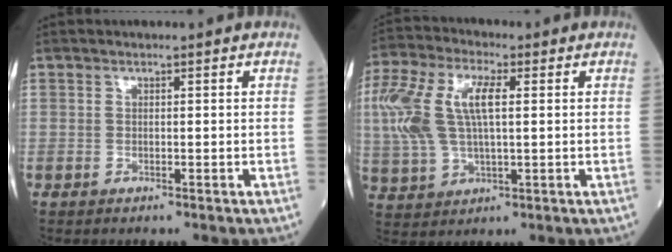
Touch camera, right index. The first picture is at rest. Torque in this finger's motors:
{"motor_torque": [0.45, 0.10, 0.33, 0.21]}